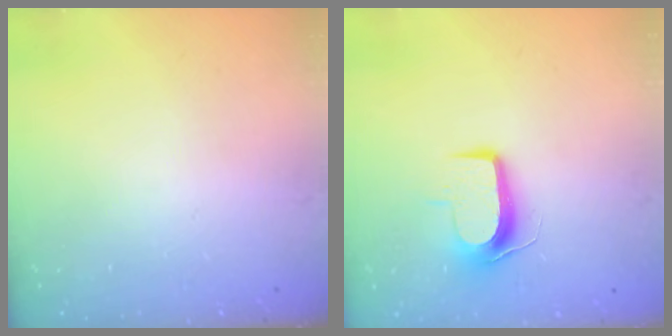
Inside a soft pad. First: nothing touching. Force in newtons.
{"total": 8.8, "press": 8.7, "slide": 0.6}